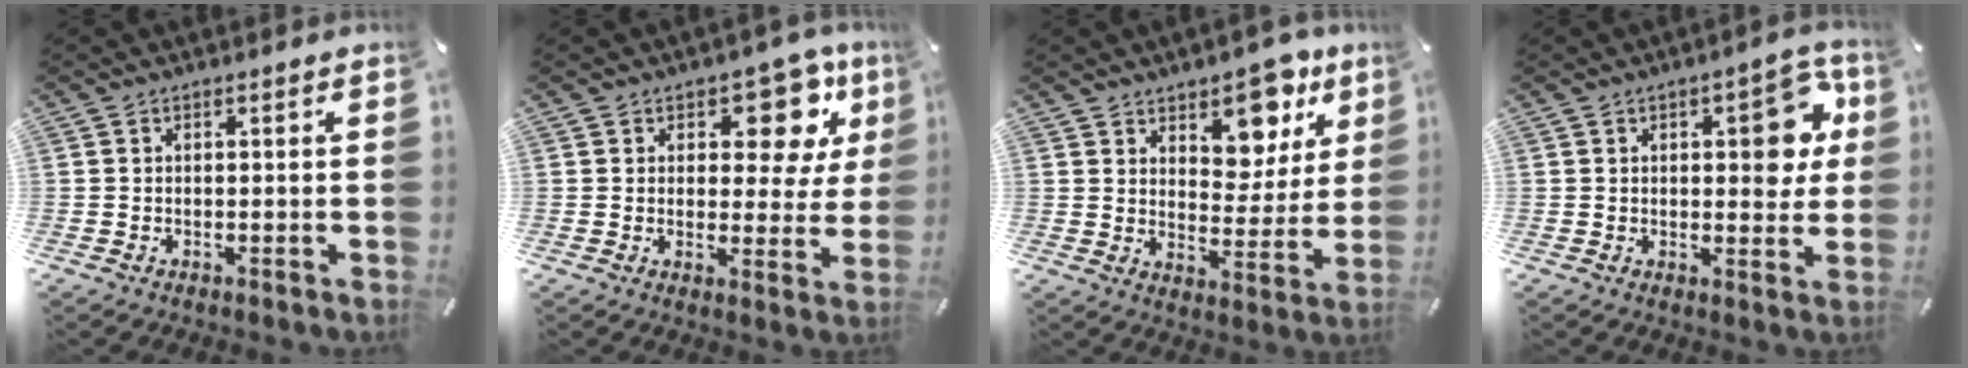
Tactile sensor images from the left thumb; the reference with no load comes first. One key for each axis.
{"total": 13.0, "fx": 6.7, "fy": 7.1, "fz": 8.5, "tx": -0.101, "ty": -0.038, "tz": 0.112}
{"total": 11.2, "fx": 8.3, "fy": 6.4, "fz": 3.9, "tx": -0.027, "ty": -0.070, "tz": 0.144}
{"total": 12.1, "fx": 2.9, "fy": 6.1, "fz": 10.1, "tx": -0.105, "ty": -0.014, "tz": 0.042}